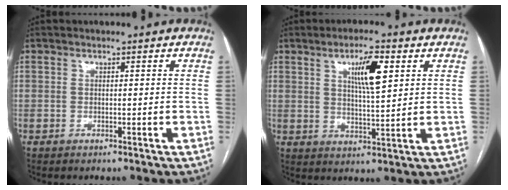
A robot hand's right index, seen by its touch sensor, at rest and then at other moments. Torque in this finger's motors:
{"motor_torque": [0.59, 0.47, 0.20, 0.10]}